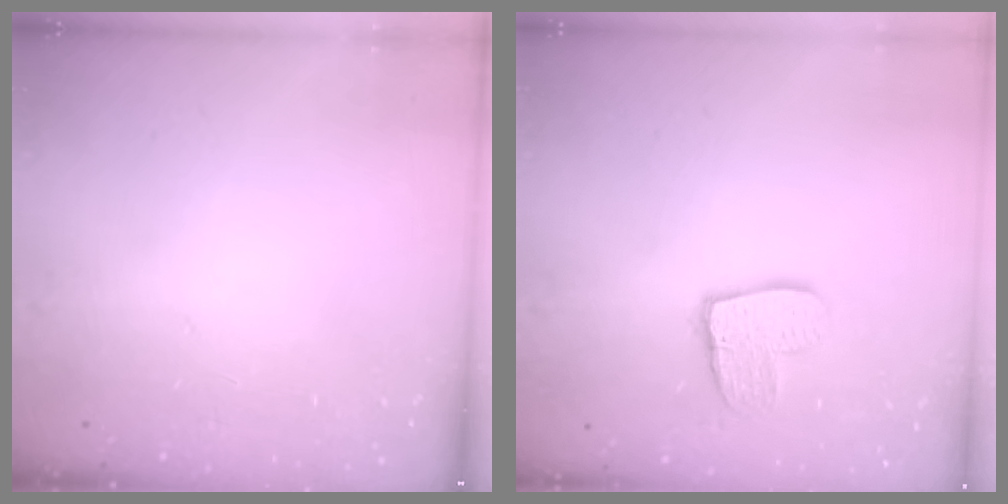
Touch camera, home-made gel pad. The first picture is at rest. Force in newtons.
{"total": 10.8, "press": 10.7, "slide": 0.7}